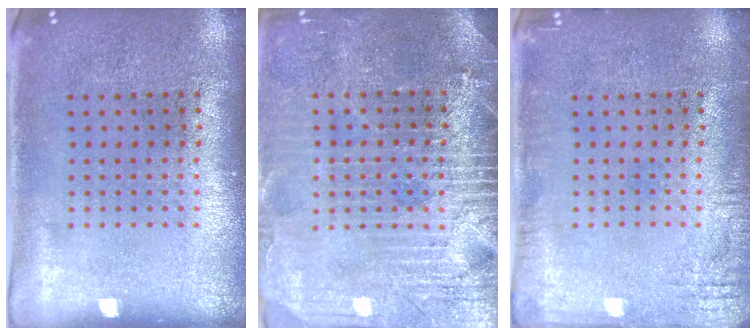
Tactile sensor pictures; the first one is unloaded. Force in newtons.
{"total": 3.7, "press": 3.4, "slide": 1.5}
{"total": 2.0, "press": 2.0, "slide": 0.2}